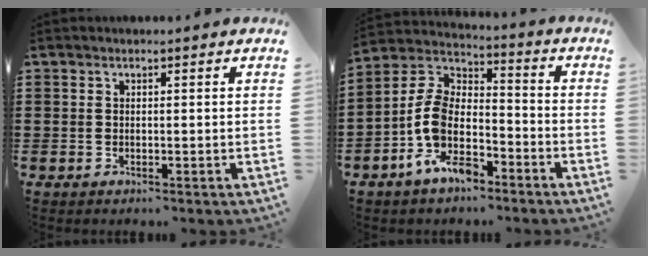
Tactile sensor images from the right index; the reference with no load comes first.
{"total": 10.1, "force": [-4.8, 5.5, 7.0], "torque": [-0.184, -0.013, -0.102]}